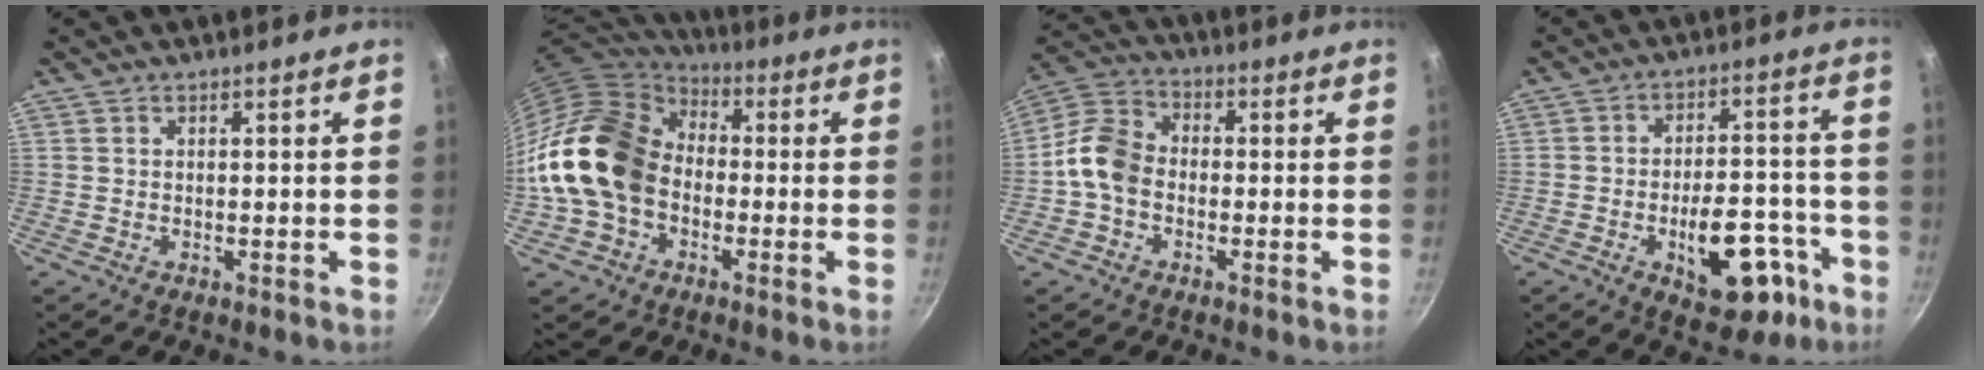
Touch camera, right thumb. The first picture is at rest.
{"total": 20.0, "force": [-2.4, 15.1, 13.0], "torque": [-0.230, 0.053, -0.055]}
{"total": 8.7, "force": [-1.9, 6.5, 5.5], "torque": [-0.091, 0.030, -0.059]}
{"total": 15.3, "force": [-6.6, 8.0, 11.2], "torque": [-0.111, 0.051, -0.078]}